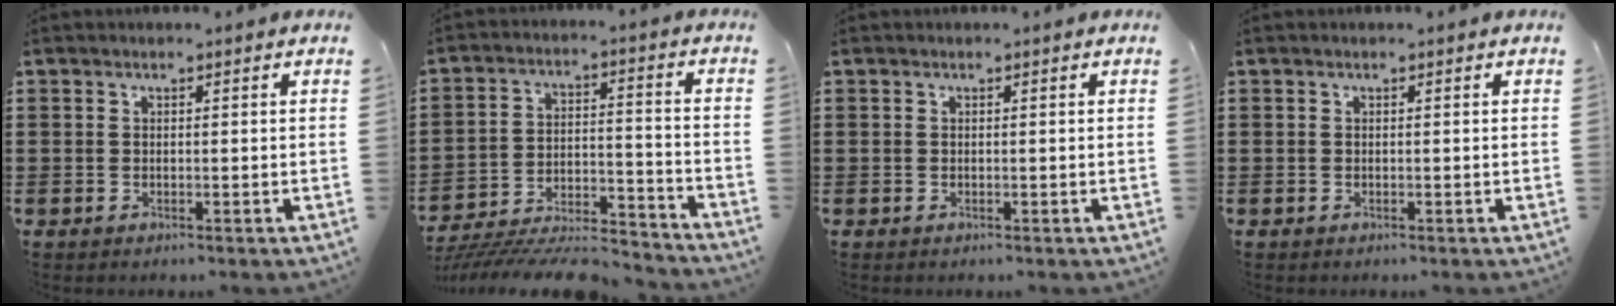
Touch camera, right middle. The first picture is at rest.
{"total": 8.4, "force": [-8.0, 0.8, 2.3], "torque": [-0.034, 0.012, -0.155]}
{"total": 0.0}
{"total": 0.0}